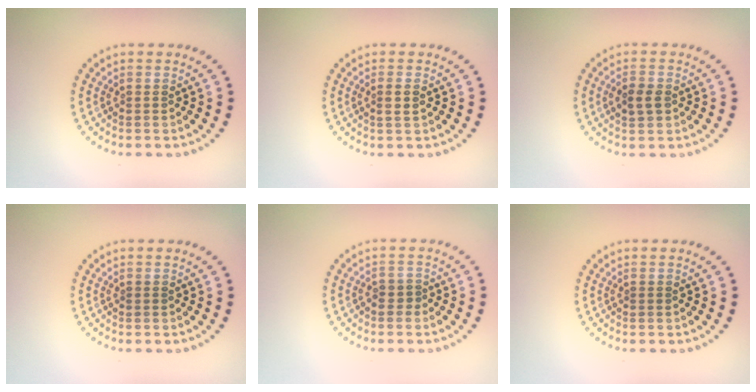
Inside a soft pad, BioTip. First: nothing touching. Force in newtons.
{"total": 1.0, "press": 0.9, "slide": 0.5}
{"total": 2.1, "press": 2.1, "slide": 0.3}
{"total": 0.0}
{"total": 0.9, "press": 0.6, "slide": 0.7}
{"total": 0.0}